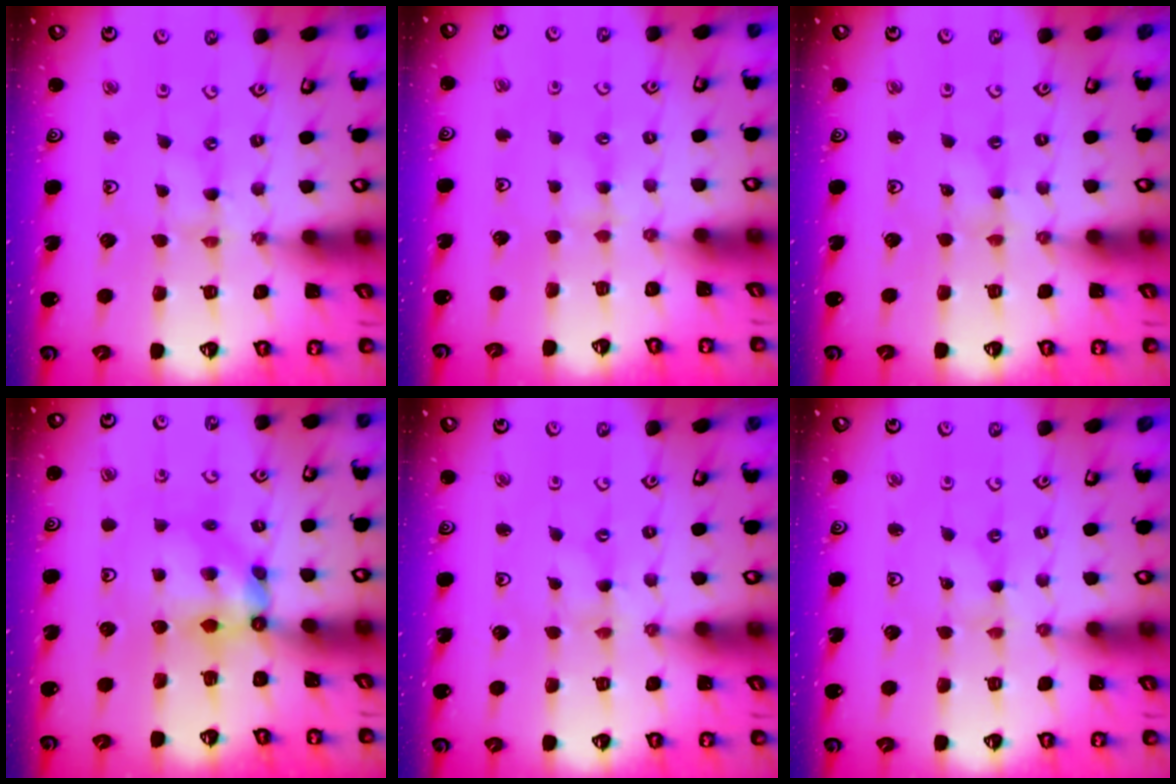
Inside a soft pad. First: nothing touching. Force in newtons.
{"total": 2.3, "press": 2.2, "slide": 0.5}
{"total": 2.0, "press": 1.9, "slide": 0.3}
{"total": 6.2, "press": 6.2, "slide": 0.5}
{"total": 0.0}
{"total": 0.0}